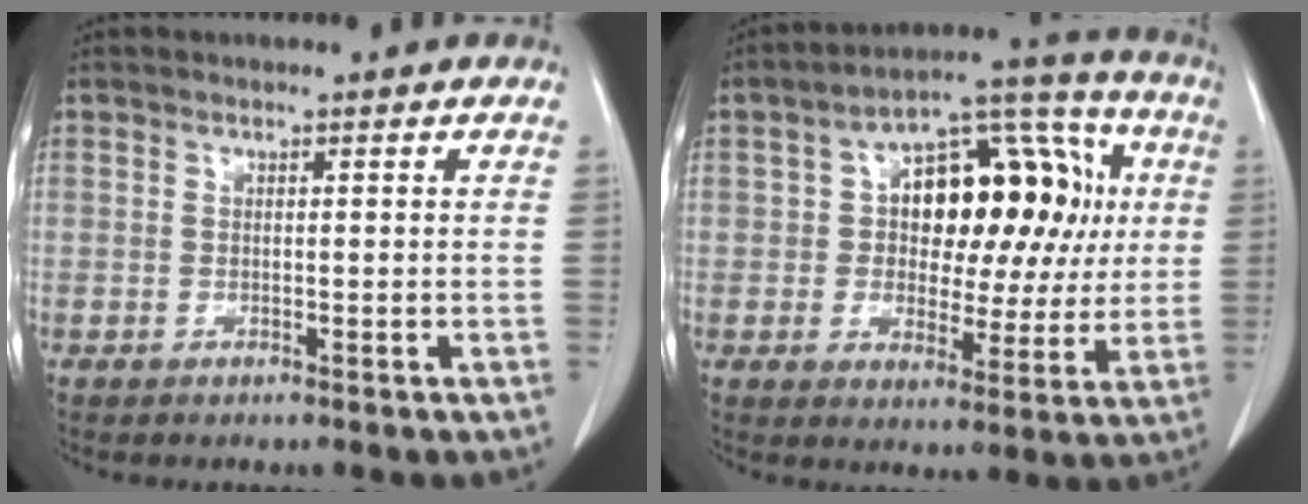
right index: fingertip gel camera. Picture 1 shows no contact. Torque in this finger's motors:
{"motor_torque": [0.96, 0.05, 0.65, 0.10]}